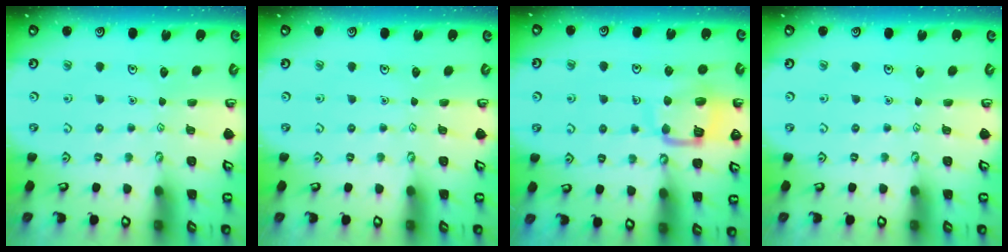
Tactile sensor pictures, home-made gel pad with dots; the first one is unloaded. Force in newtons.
{"total": 0.0}
{"total": 13.2, "press": 13.2, "slide": 1.4}
{"total": 0.0}